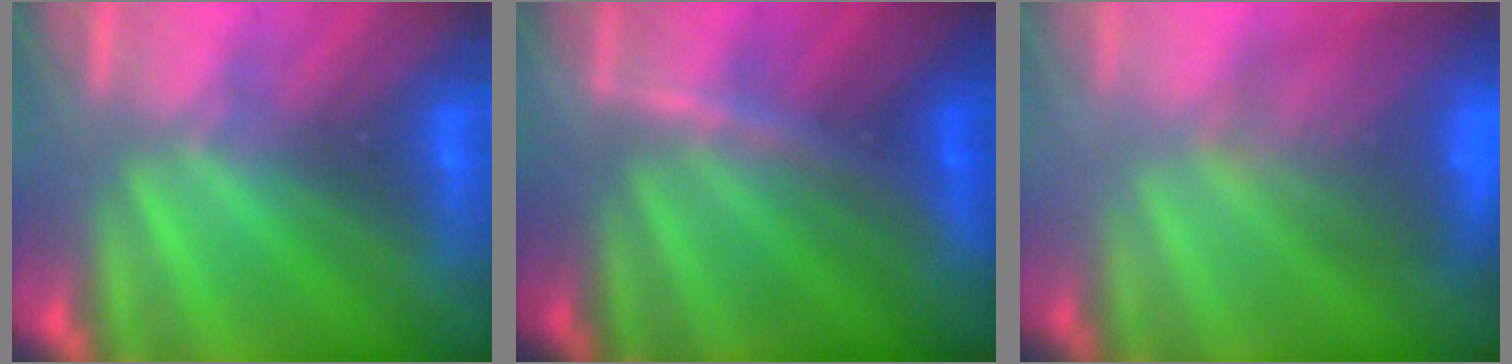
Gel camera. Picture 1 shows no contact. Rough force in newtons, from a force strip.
{"total": 3.4}
{"total": 6.4}